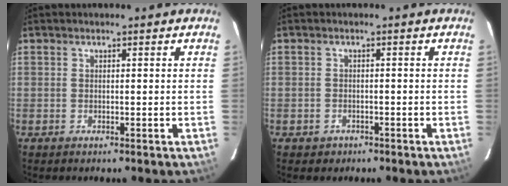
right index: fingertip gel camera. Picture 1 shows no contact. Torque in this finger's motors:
{"motor_torque": [0.24, -0.52, -0.08, -0.05]}